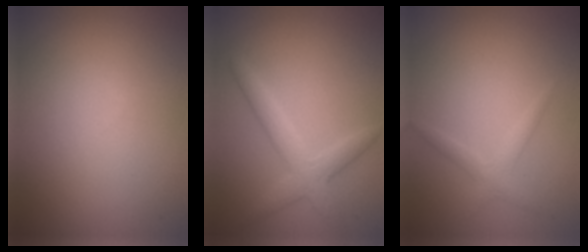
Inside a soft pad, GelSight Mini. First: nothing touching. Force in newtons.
{"total": 3.0, "press": 3.0, "slide": 0.1}
{"total": 1.5, "press": 1.5, "slide": 0.0}